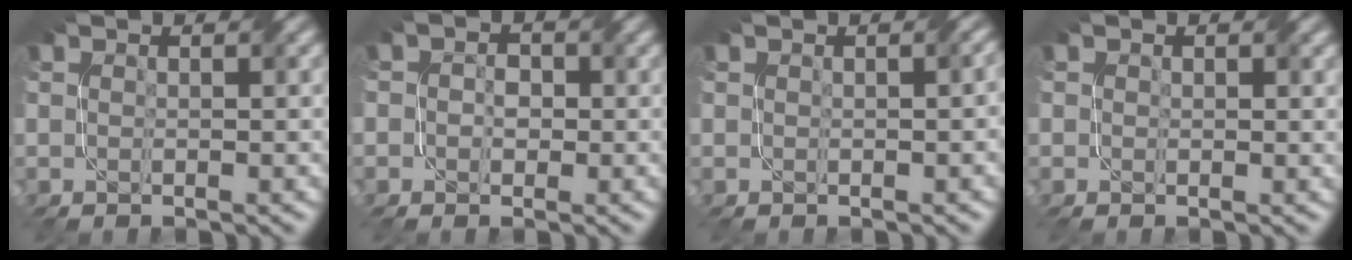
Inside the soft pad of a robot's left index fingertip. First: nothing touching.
{"total": 2.4, "force": [0.3, 2.1, 1.1], "torque": [0.000, 0.002, -0.016]}
{"total": 1.3, "force": [0.3, 0.5, 1.2], "torque": [-0.010, 0.005, 0.003]}
{"total": 1.1, "force": [0.5, 0.8, 0.5], "torque": [-0.002, -0.004, 0.009]}